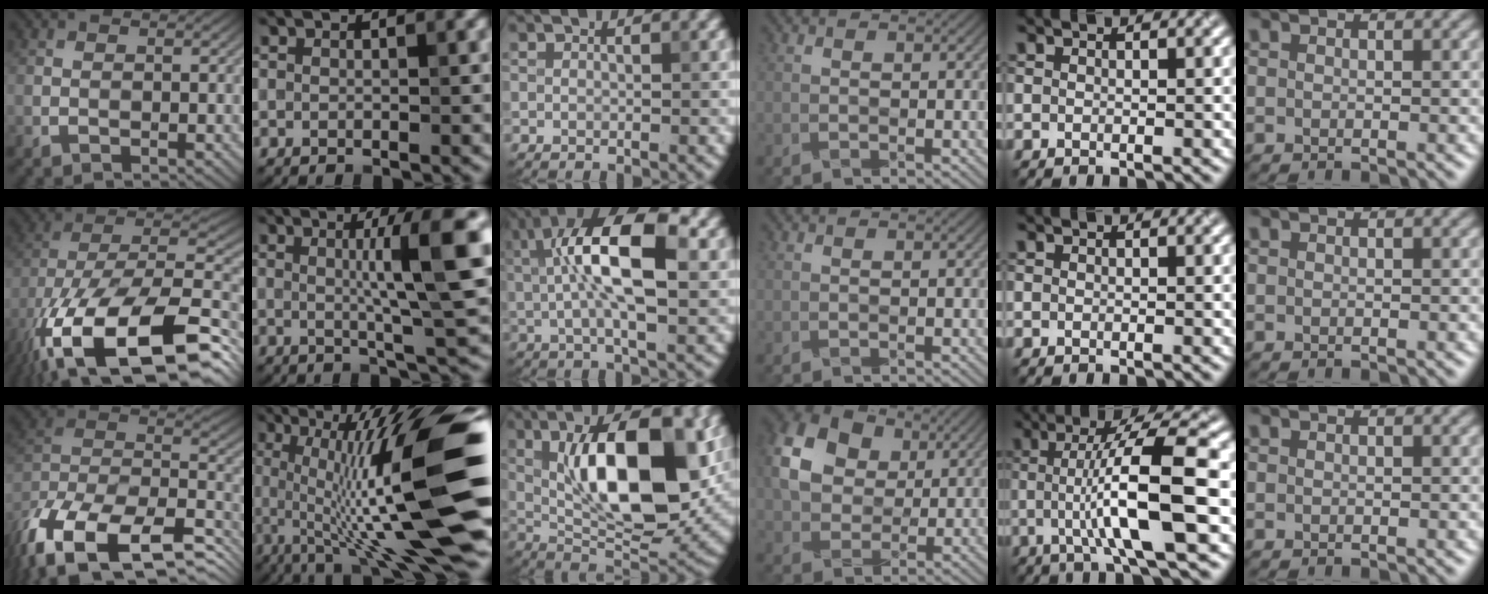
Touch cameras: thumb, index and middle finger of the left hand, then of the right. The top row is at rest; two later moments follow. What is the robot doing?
{"motion": "wrap", "object": "ribbon"}